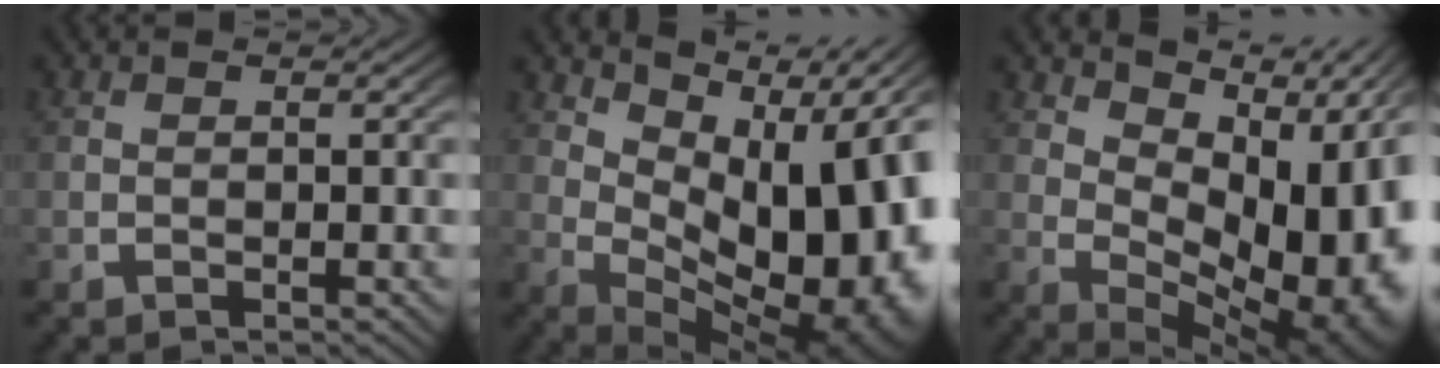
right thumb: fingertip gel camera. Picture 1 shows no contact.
{"total": 17.0, "force": [1.3, 10.2, 13.5], "torque": [-0.210, -0.034, 0.041]}
{"total": 14.4, "force": [1.6, 8.2, 11.7], "torque": [-0.171, -0.033, 0.049]}